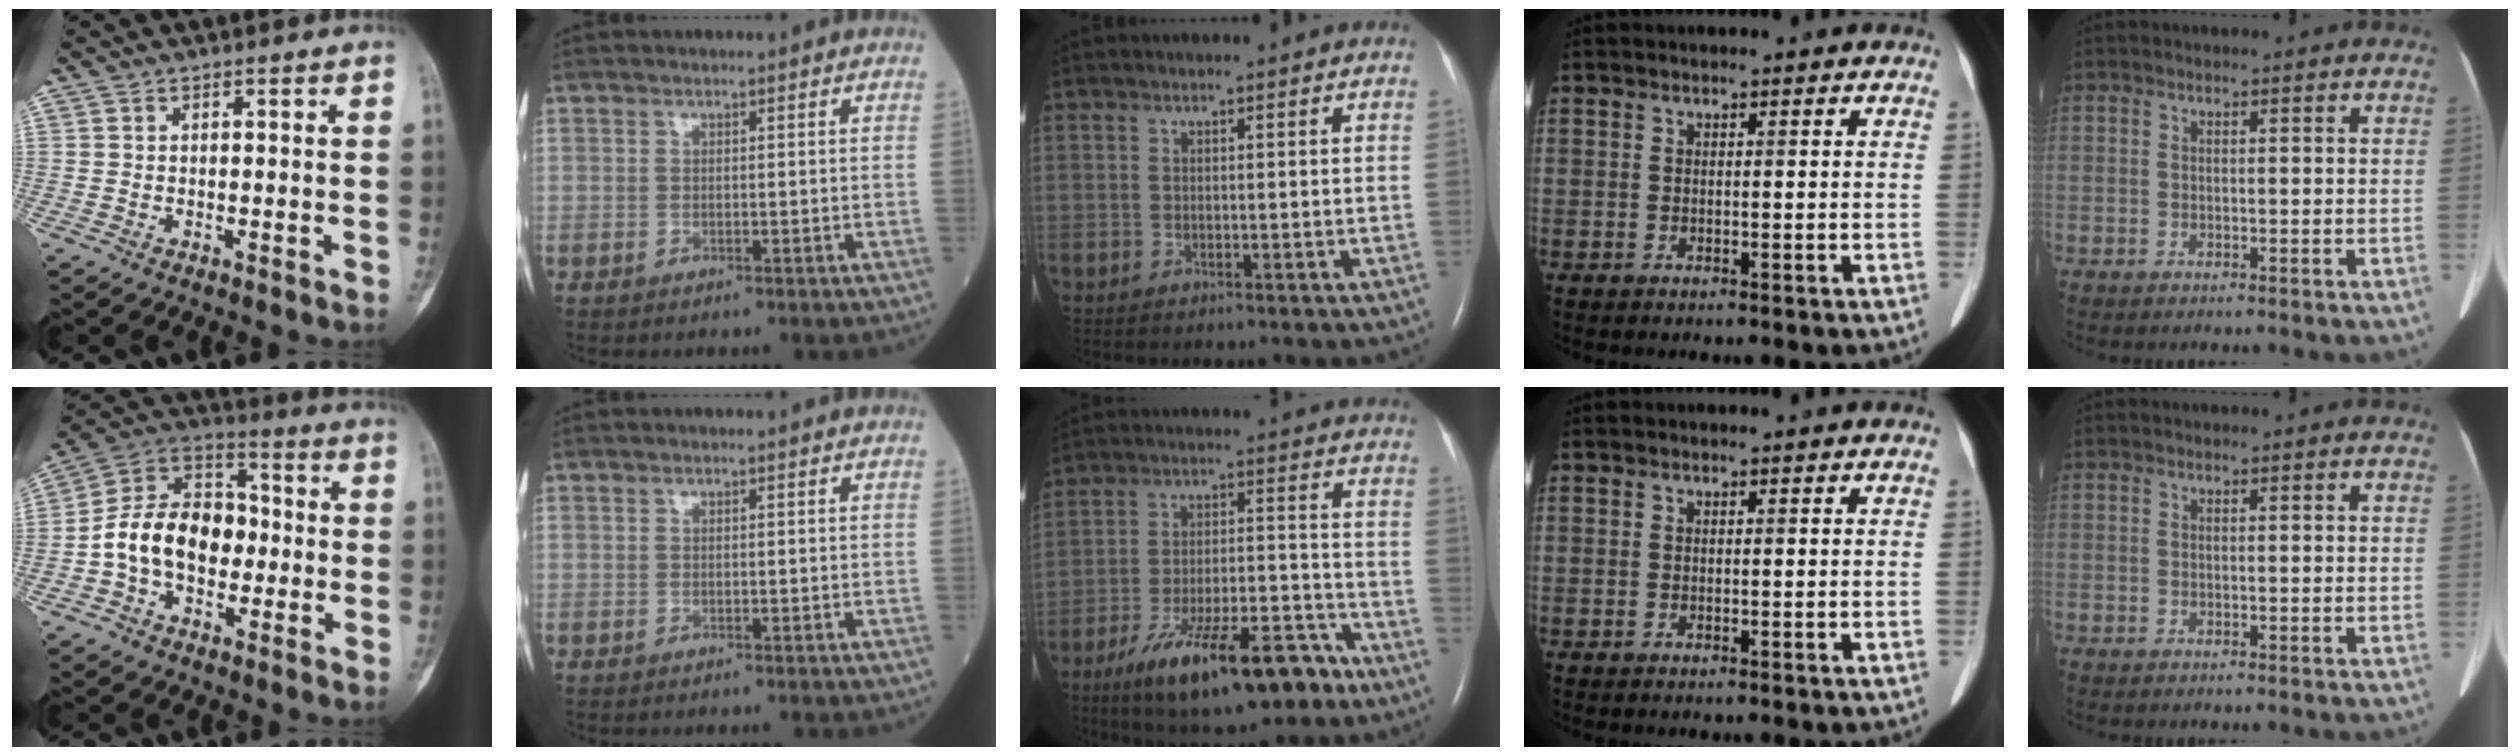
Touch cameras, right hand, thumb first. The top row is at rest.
{"thumb": {"total": 14.8, "force": [-2.2, 10.5, 10.2], "torque": [-0.156, 0.046, -0.048]}, "middle": {"total": 17.4, "force": [-11.3, 5.2, 12.2], "torque": [-0.179, 0.007, -0.178]}}